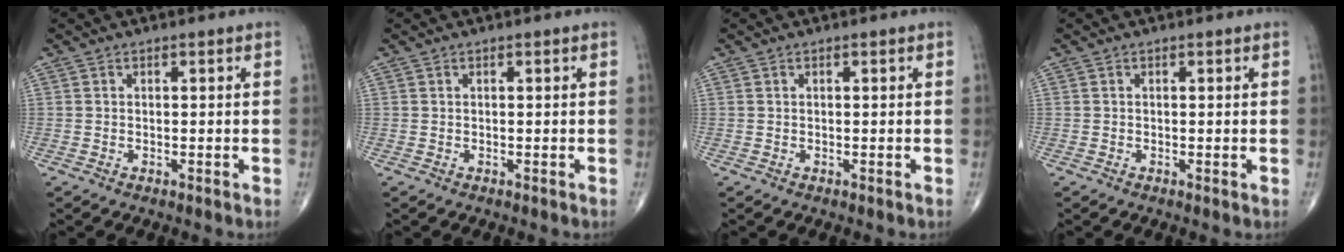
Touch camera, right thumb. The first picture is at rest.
{"total": 0.0}
{"total": 0.0}
{"total": 0.0}